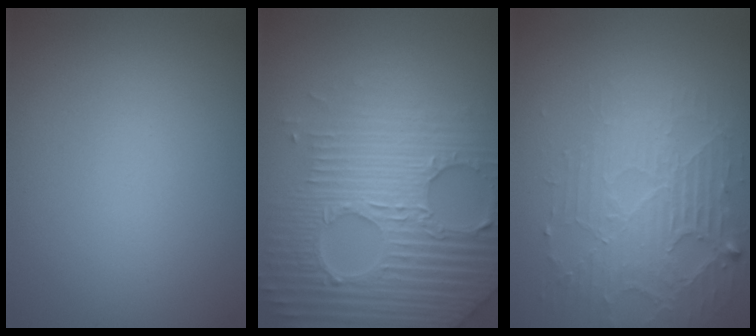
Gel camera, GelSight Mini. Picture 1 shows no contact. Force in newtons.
{"total": 7.3, "press": 7.1, "slide": 1.7}
{"total": 3.9, "press": 3.5, "slide": 1.6}